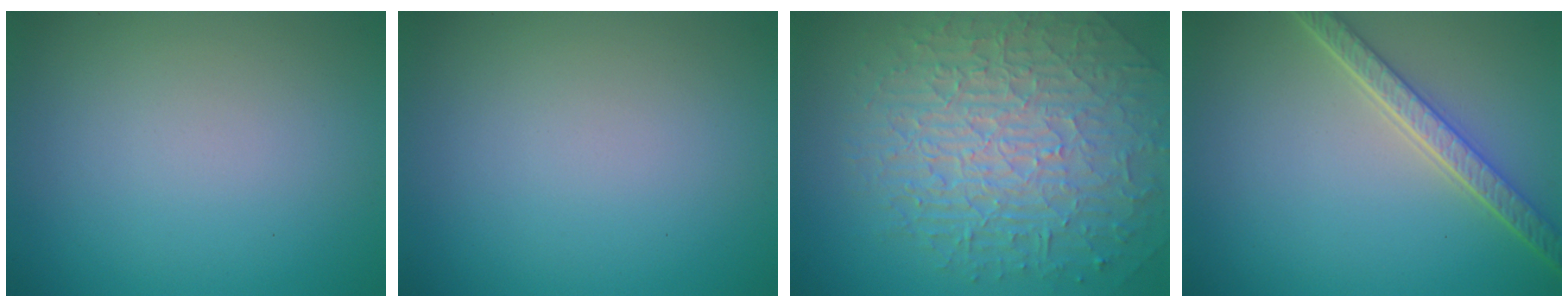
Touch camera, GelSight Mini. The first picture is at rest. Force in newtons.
{"total": 0.0}
{"total": 10.0, "press": 6.5, "slide": 7.7}
{"total": 4.1, "press": 3.4, "slide": 2.2}